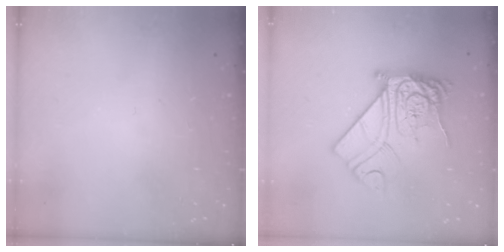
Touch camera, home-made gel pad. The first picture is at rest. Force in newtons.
{"total": 15.7, "press": 15.6, "slide": 1.6}